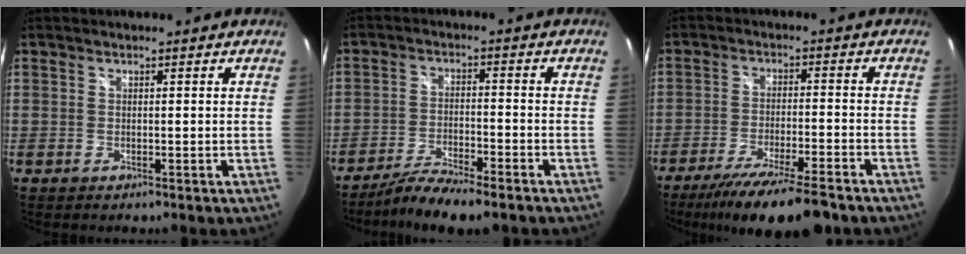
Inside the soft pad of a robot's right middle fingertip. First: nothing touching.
{"total": 8.6, "force": [-7.2, 1.1, 4.7], "torque": [-0.106, -0.020, -0.129]}
{"total": 14.0, "force": [-11.2, 1.5, 8.2], "torque": [-0.160, -0.032, -0.183]}